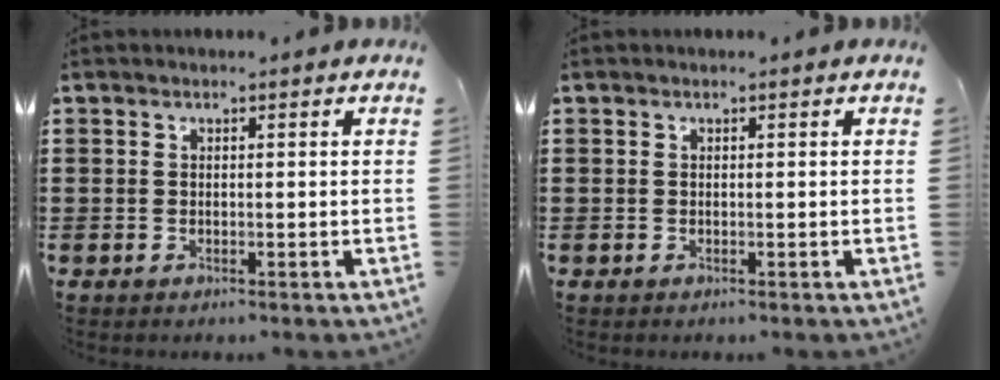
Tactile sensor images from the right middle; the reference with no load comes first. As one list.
[{"total": 0.0}]